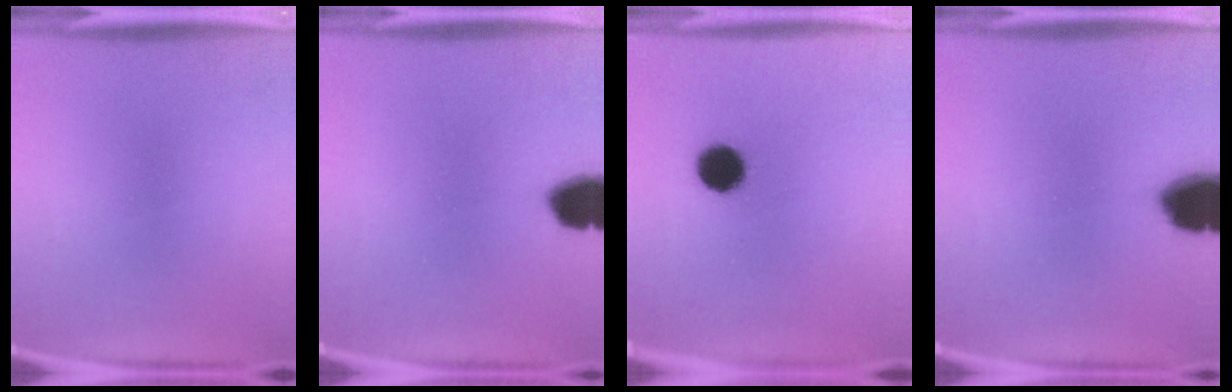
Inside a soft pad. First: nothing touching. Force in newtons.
{"total": 8.8}
{"total": 8.6}
{"total": 12.6}